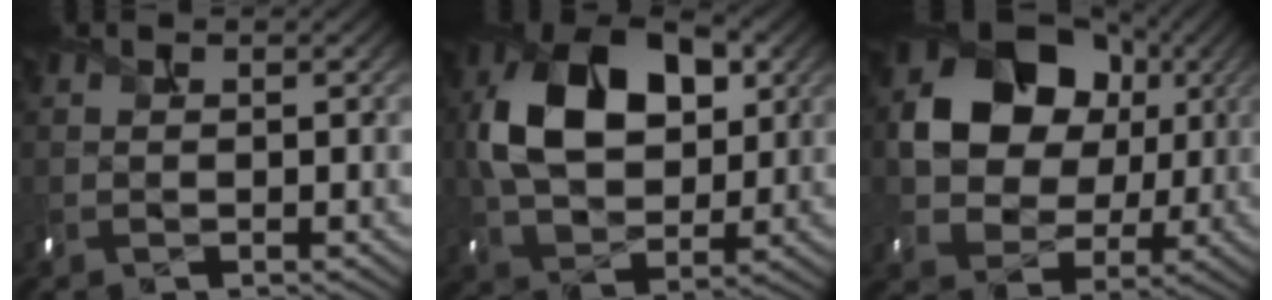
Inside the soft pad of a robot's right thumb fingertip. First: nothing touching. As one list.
[{"total": 13.6, "force": [2.8, 8.9, 9.9], "torque": [-0.193, 0.013, 0.041]}, {"total": 13.4, "force": [2.9, 10.5, 7.7], "torque": [-0.133, 0.003, 0.042]}]